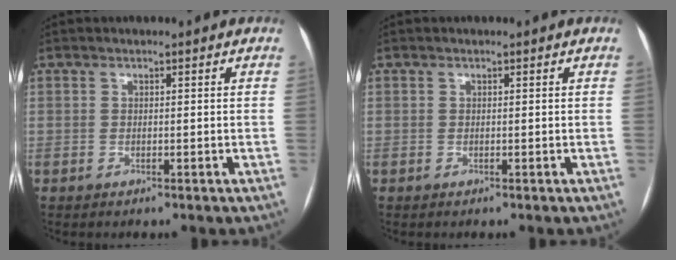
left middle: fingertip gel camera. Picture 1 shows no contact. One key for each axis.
{"total": 0.0}